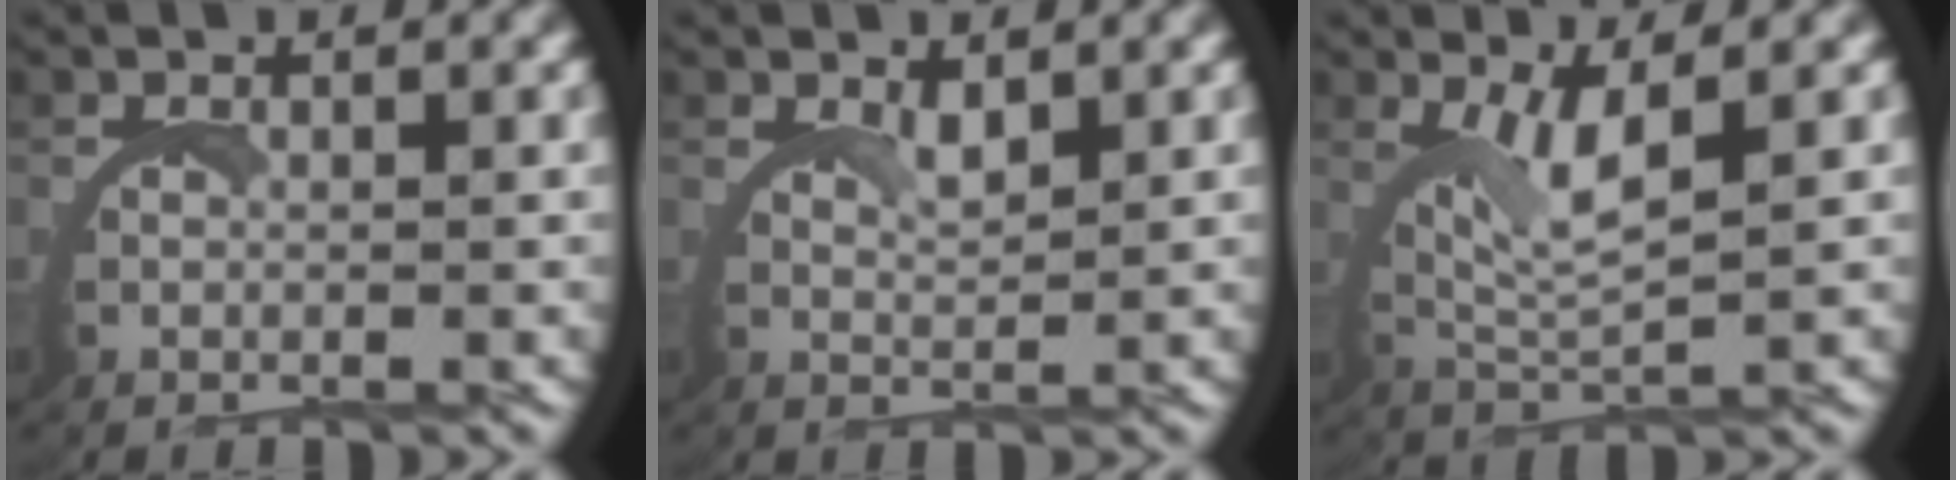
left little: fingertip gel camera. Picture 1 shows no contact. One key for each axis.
{"total": 1.9, "fx": 1.7, "fy": -0.8, "fz": 0.5, "tx": -0.010, "ty": -0.009, "tz": 0.030}
{"total": 3.9, "fx": 2.1, "fy": 0.6, "fz": 3.2, "tx": -0.073, "ty": -0.009, "tz": 0.042}